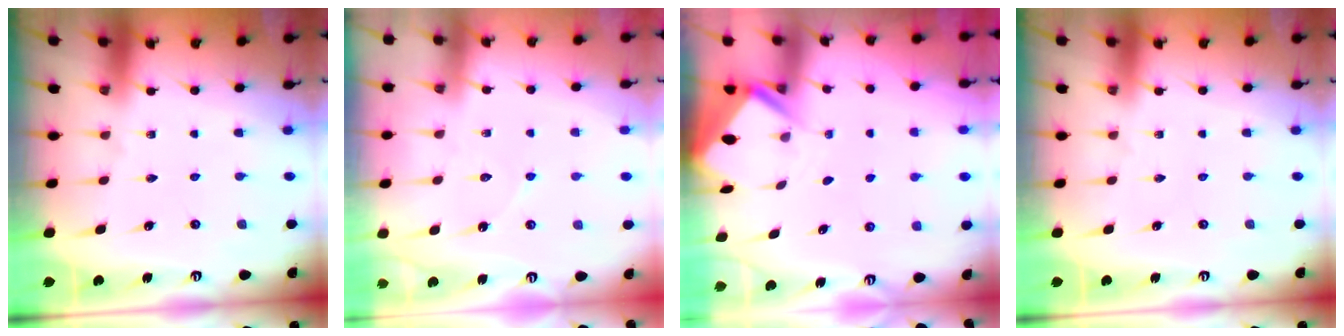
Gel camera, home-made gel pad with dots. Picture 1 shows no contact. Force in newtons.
{"total": 4.6, "press": 4.6, "slide": 0.5}
{"total": 3.0, "press": 3.0, "slide": 0.3}
{"total": 0.0}